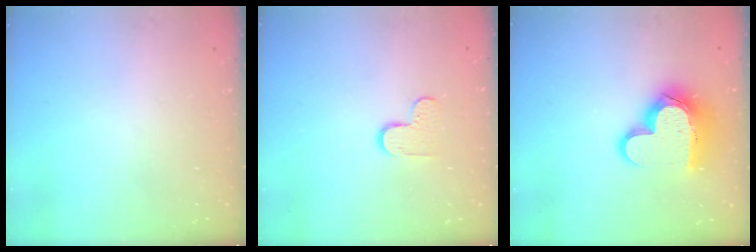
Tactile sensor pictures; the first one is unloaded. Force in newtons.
{"total": 5.1, "press": 5.0, "slide": 0.5}
{"total": 15.5, "press": 15.5, "slide": 1.3}